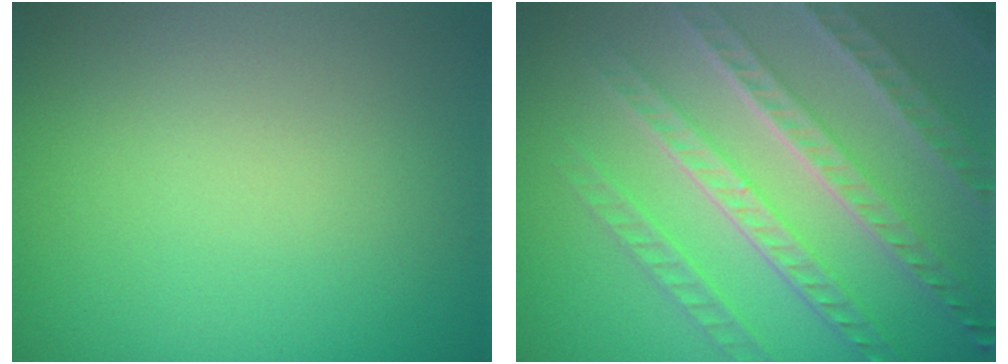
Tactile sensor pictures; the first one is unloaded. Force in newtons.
{"total": 8.1, "press": 5.6, "slide": 5.8}